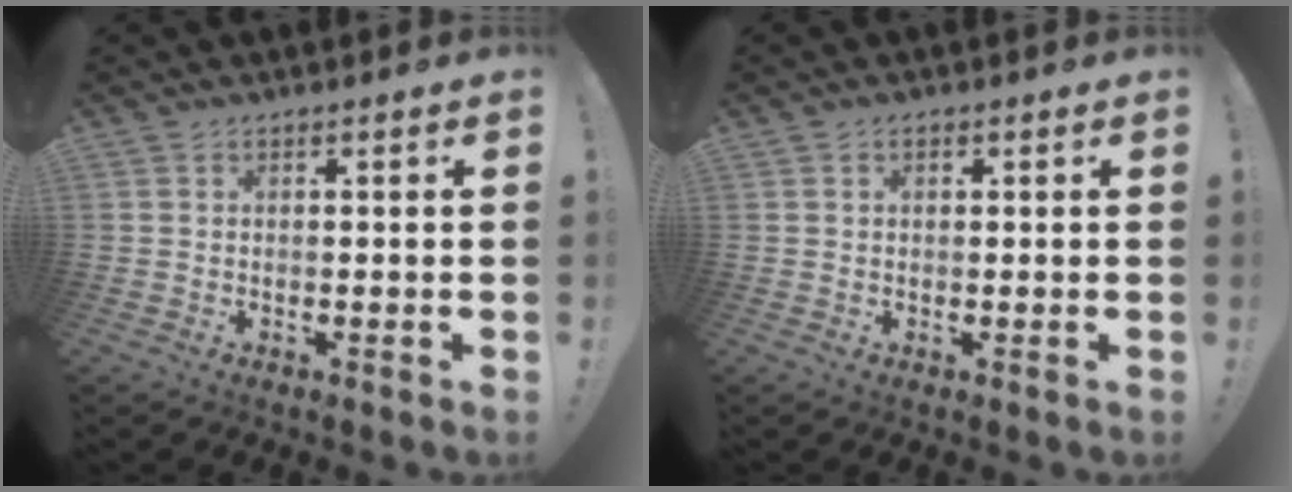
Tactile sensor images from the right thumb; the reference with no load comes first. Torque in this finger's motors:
{"motor_torque": [0.04, -0.12, 0.06, 0.00, 0.11]}